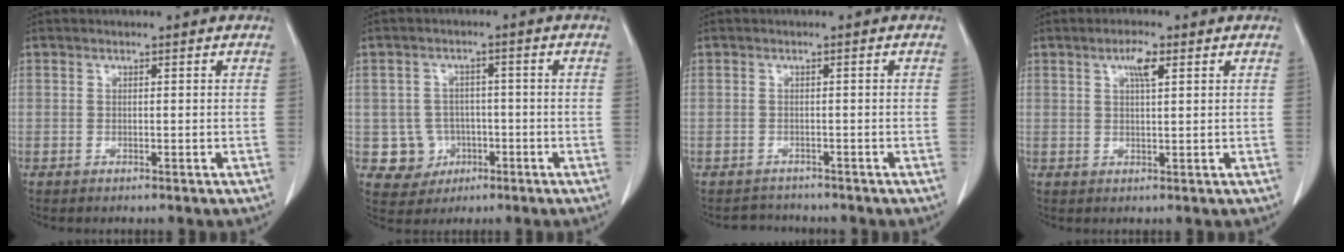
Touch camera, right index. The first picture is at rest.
{"total": 5.7, "force": [-1.3, 5.5, 0.8], "torque": [-0.008, 0.009, -0.012]}
{"total": 2.1, "force": [-2.0, 0.7, -0.6], "torque": [0.008, -0.005, -0.030]}
{"total": 3.1, "force": [1.4, 0.5, 2.7], "torque": [-0.051, 0.002, 0.024]}